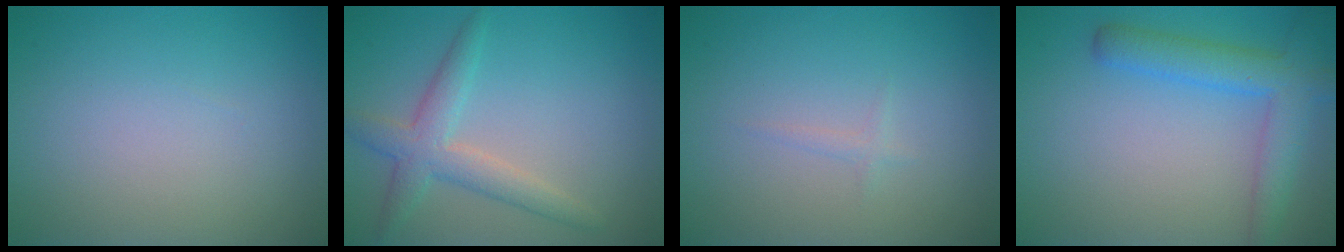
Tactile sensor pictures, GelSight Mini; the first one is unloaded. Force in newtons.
{"total": 3.4, "press": 3.4, "slide": 0.1}
{"total": 0.7, "press": 0.6, "slide": 0.1}
{"total": 4.4, "press": 4.4, "slide": 0.3}